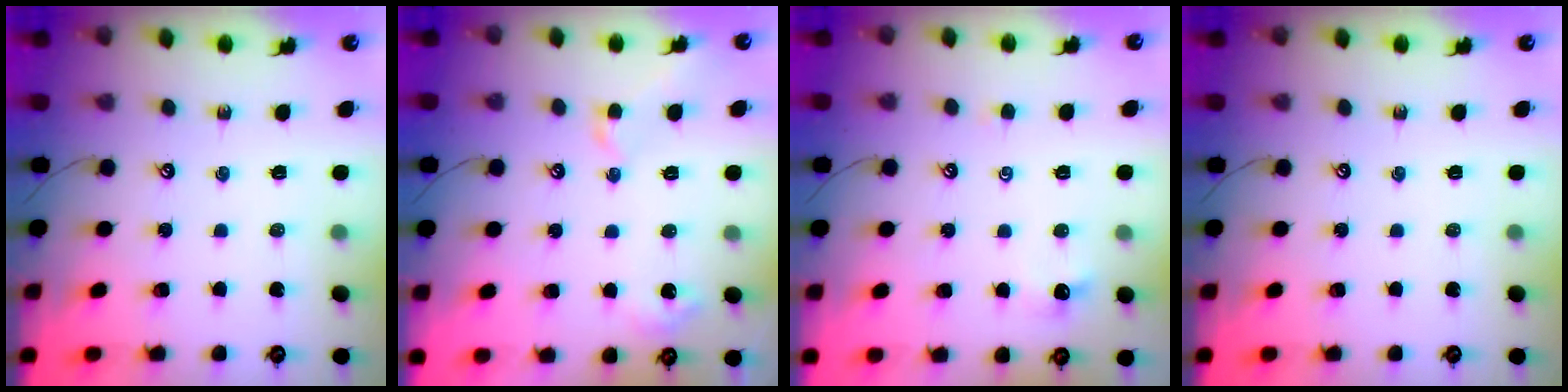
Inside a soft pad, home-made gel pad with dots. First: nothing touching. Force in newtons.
{"total": 3.2, "press": 3.2, "slide": 0.7}
{"total": 0.9, "press": 0.9, "slide": 0.2}
{"total": 0.0}